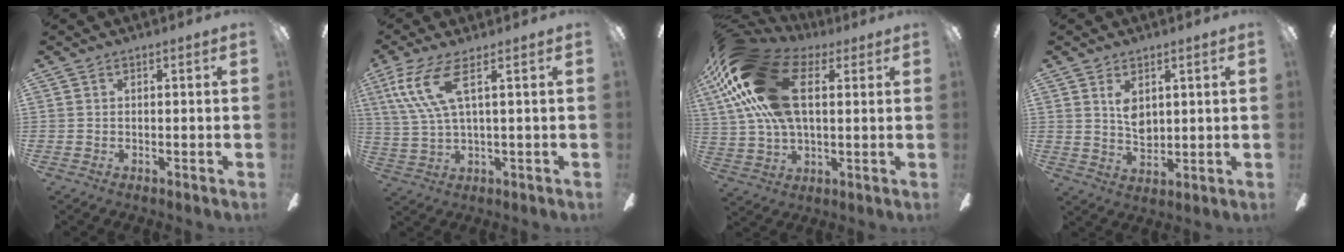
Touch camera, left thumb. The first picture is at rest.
{"total": 11.1, "force": [5.0, 3.1, 9.4], "torque": [-0.201, -0.003, 0.093]}
{"total": 26.6, "force": [8.2, 15.2, 20.2], "torque": [-0.407, 0.002, 0.140]}
{"total": 5.5, "force": [2.5, 3.4, 3.4], "torque": [-0.051, -0.010, 0.042]}